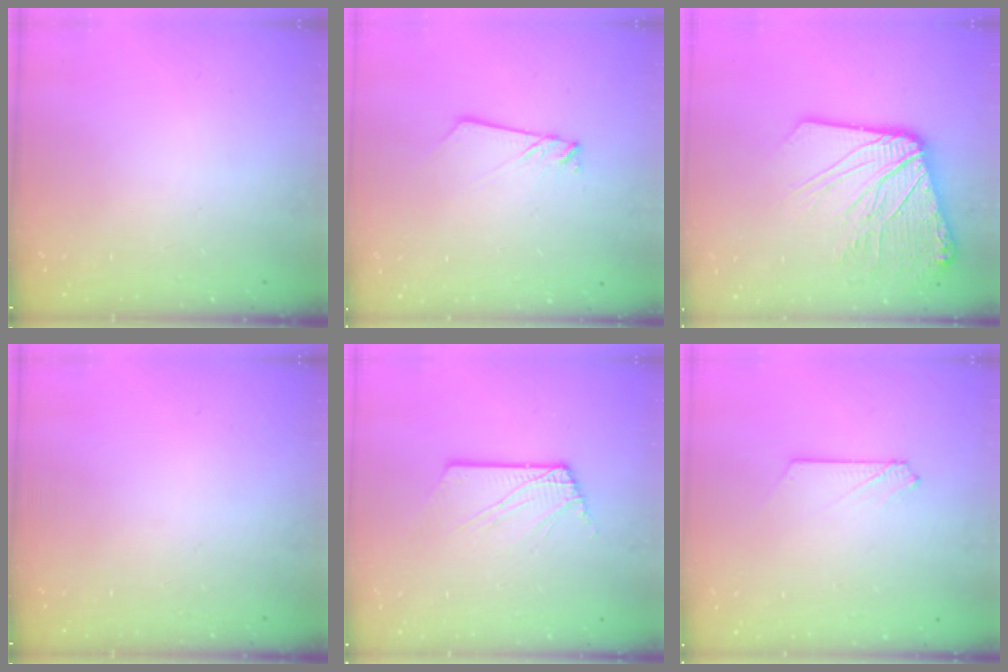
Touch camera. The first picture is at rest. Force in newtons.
{"total": 2.2, "press": 2.2, "slide": 0.2}
{"total": 18.5, "press": 18.3, "slide": 2.7}
{"total": 0.0}
{"total": 3.2, "press": 3.1, "slide": 0.4}
{"total": 2.7, "press": 2.7, "slide": 0.2}